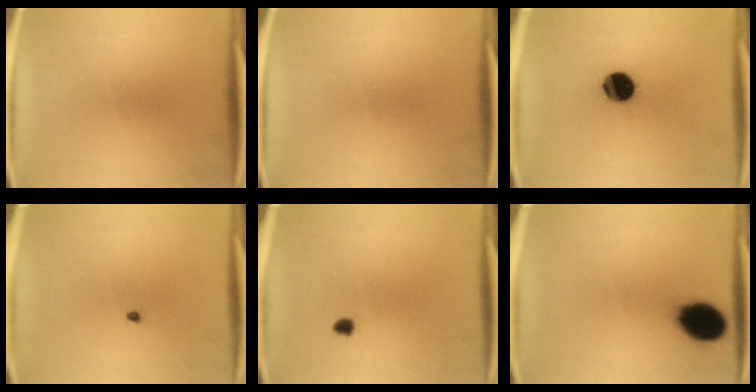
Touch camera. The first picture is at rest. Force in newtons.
{"total": 0.0}
{"total": 11.5}
{"total": 0.6}
{"total": 1.3}
{"total": 11.8}